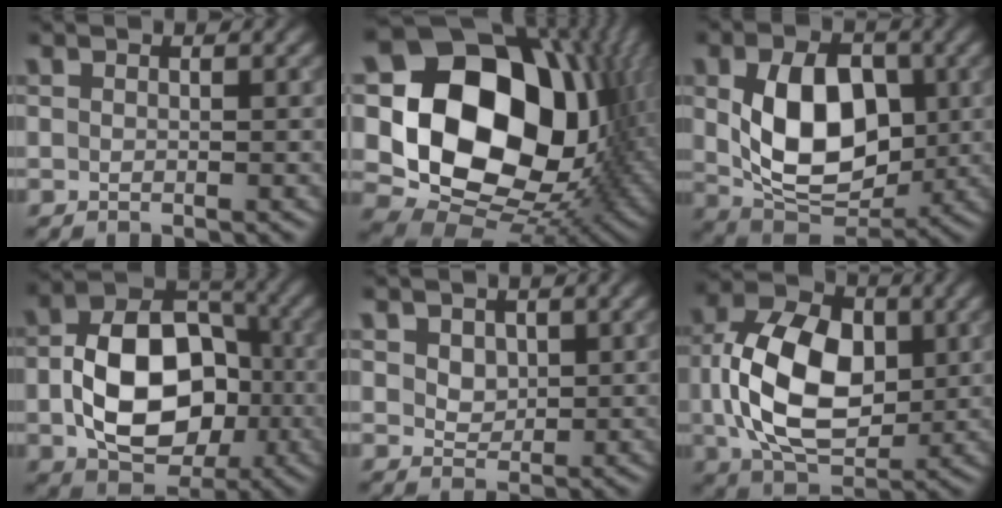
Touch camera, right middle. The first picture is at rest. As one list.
[{"total": 20.0, "force": [3.0, 15.2, 12.6], "torque": [-0.247, -0.008, 0.080]}, {"total": 9.8, "force": [0.6, 6.4, 7.4], "torque": [-0.143, -0.009, 0.016]}, {"total": 10.6, "force": [-1.4, 7.4, 7.5], "torque": [-0.131, 0.003, -0.018]}, {"total": 2.2, "force": [1.0, 1.6, 1.2], "torque": [-0.023, 0.000, 0.019]}, {"total": 11.1, "force": [0.3, 7.3, 8.3], "torque": [-0.165, 0.003, 0.003]}]